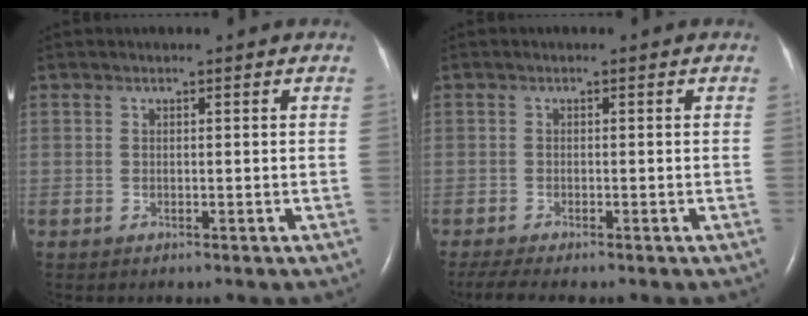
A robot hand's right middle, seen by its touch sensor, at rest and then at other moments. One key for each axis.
{"total": 3.9, "fx": -3.2, "fy": 0.2, "fz": 2.2, "tx": -0.042, "ty": -0.011, "tz": -0.054}